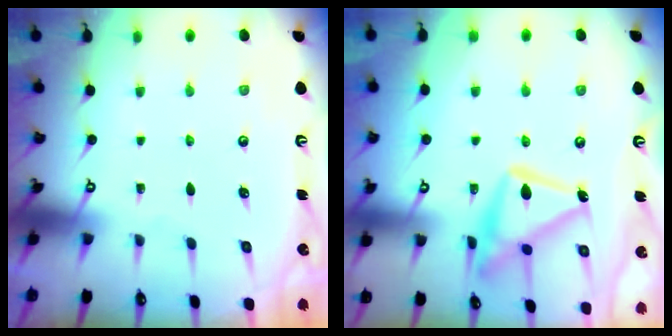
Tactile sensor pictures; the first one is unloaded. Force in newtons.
{"total": 17.5, "press": 17.4, "slide": 1.0}